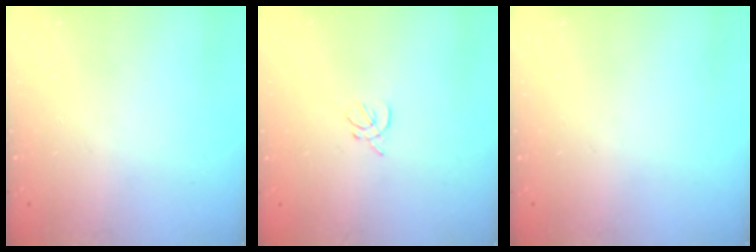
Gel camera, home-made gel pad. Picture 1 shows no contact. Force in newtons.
{"total": 1.6, "press": 1.5, "slide": 0.5}
{"total": 0.0}